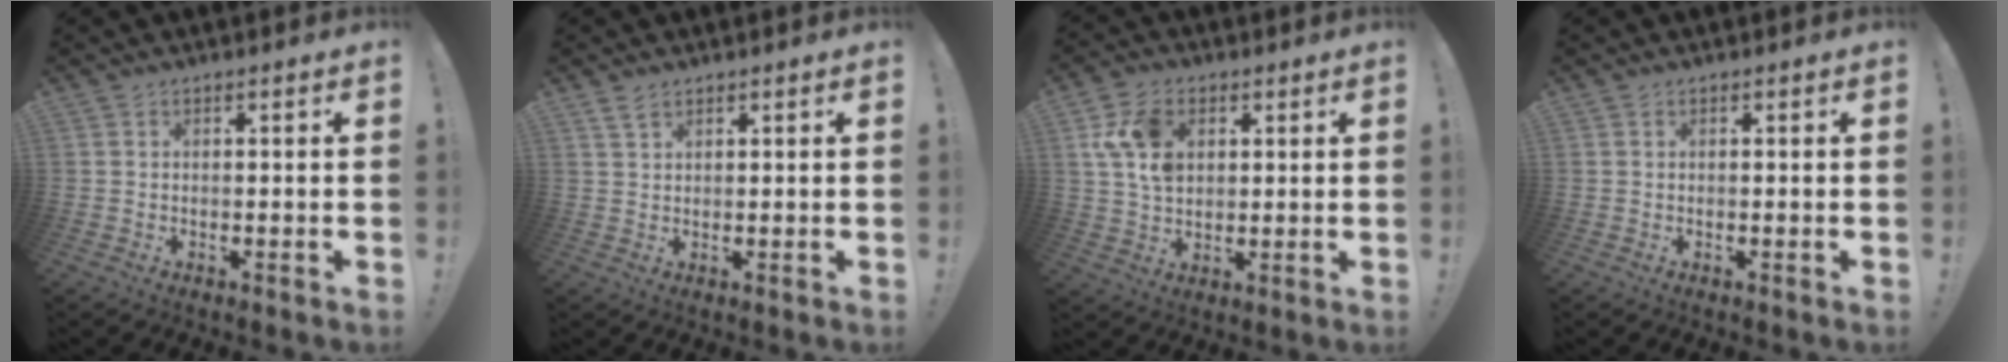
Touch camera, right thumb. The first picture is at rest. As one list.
[{"total": 2.9, "force": [2.3, 1.3, 1.3], "torque": [-0.012, -0.014, 0.041]}, {"total": 12.0, "force": [3.9, 8.5, 7.5], "torque": [-0.131, 0.002, 0.076]}, {"total": 0.0}]